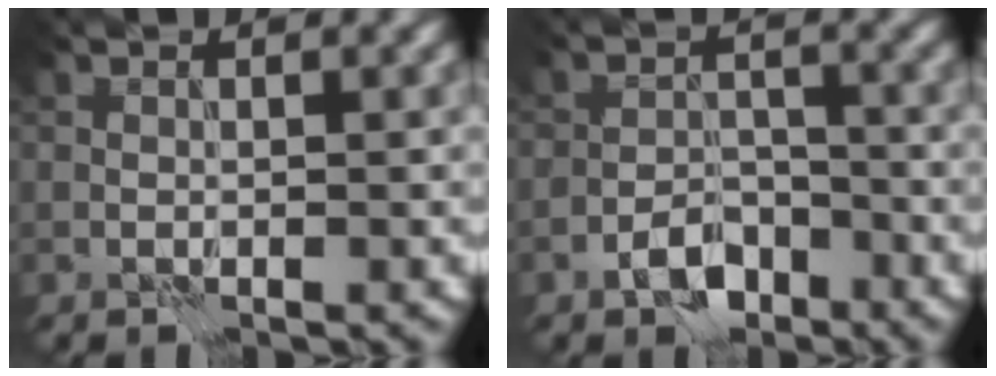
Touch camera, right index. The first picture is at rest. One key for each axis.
{"total": 3.5, "fx": -2.4, "fy": 1.9, "fz": 1.8, "tx": -0.027, "ty": 0.006, "tz": -0.047}